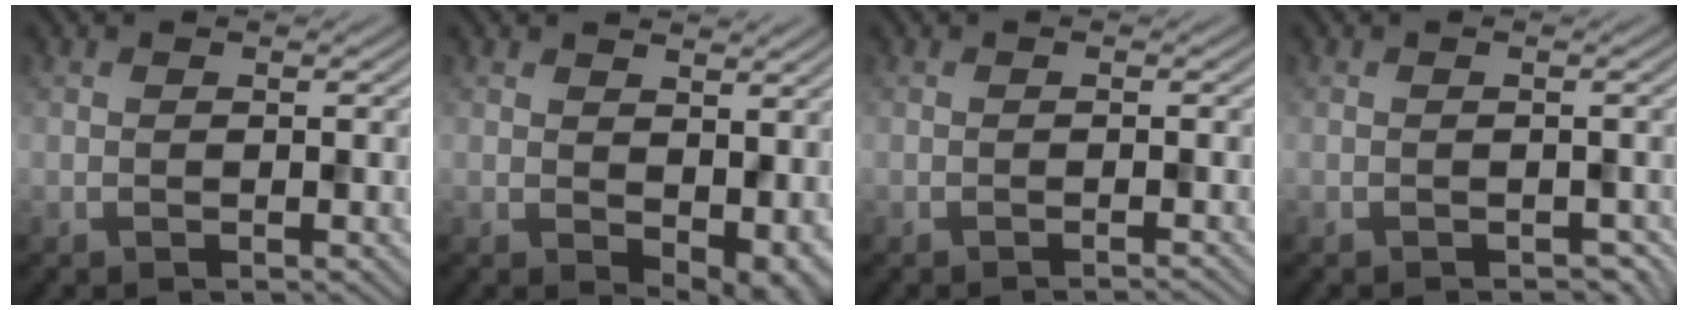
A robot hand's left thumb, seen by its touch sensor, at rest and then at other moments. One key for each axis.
{"total": 6.5, "fx": 0.5, "fy": 4.2, "fz": 4.9, "tx": -0.071, "ty": -0.026, "tz": 0.023}
{"total": 0.9, "fx": -0.7, "fy": 0.1, "fz": 0.6, "tx": -0.002, "ty": 0.000, "tz": -0.018}
{"total": 1.2, "fx": -1.0, "fy": 0.6, "fz": 0.4, "tx": -0.006, "ty": -0.009, "tz": -0.014}